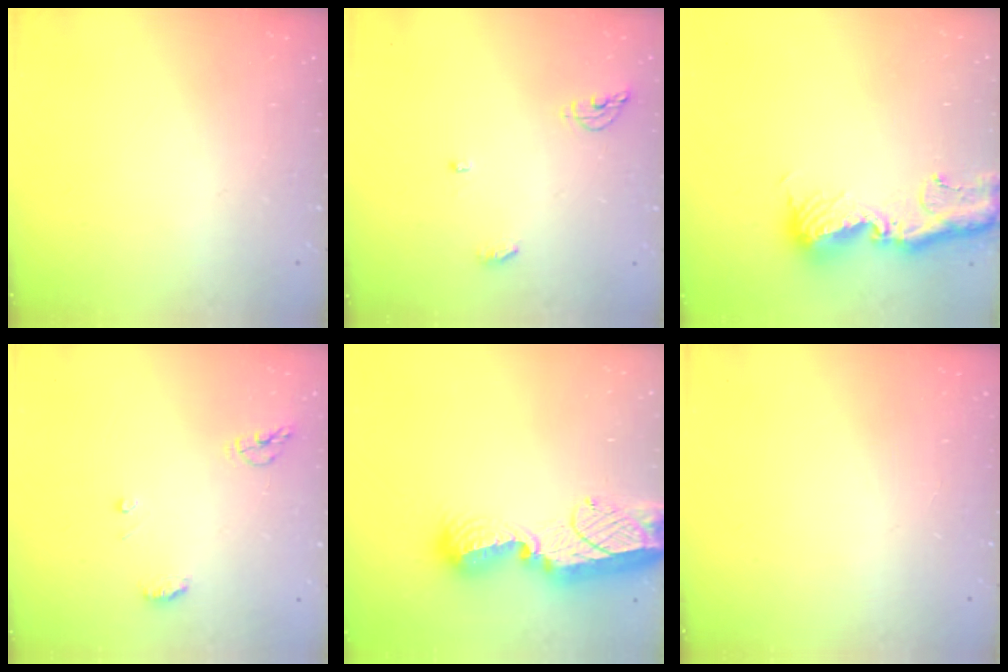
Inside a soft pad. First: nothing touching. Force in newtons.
{"total": 6.0, "press": 6.0, "slide": 0.4}
{"total": 14.1, "press": 14.0, "slide": 1.5}
{"total": 6.3, "press": 6.3, "slide": 0.7}
{"total": 14.7, "press": 14.7, "slide": 1.1}
{"total": 0.0}